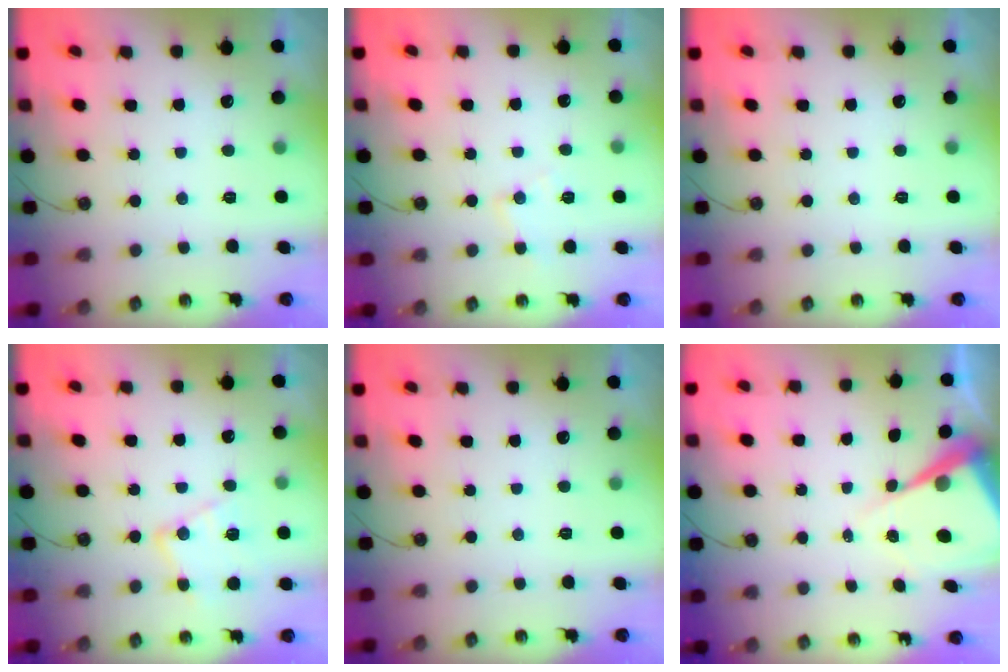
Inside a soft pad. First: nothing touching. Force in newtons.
{"total": 7.2, "press": 7.2, "slide": 0.5}
{"total": 0.0}
{"total": 12.7, "press": 12.6, "slide": 0.9}
{"total": 0.0}
{"total": 9.8, "press": 9.8, "slide": 1.0}